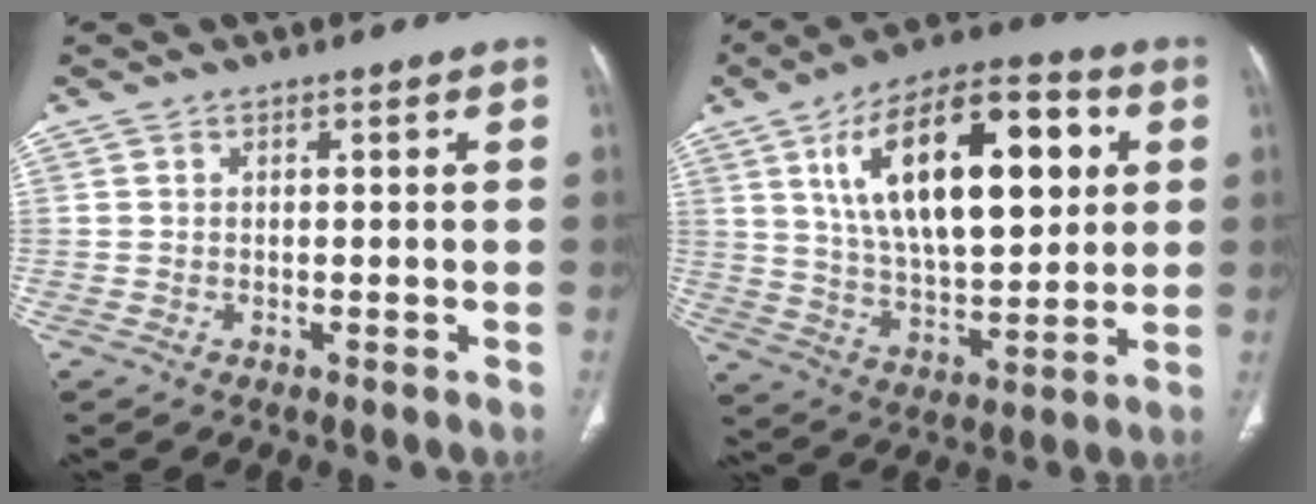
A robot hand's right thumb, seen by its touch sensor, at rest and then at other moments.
{"total": 25.0, "force": [7.2, 11.5, 20.9], "torque": [-0.316, -0.008, 0.116]}